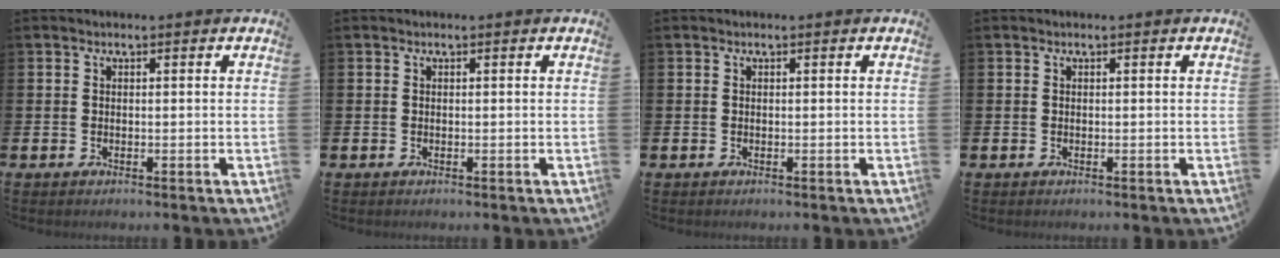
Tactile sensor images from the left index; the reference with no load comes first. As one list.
[{"total": 0.0}, {"total": 0.0}, {"total": 0.0}]